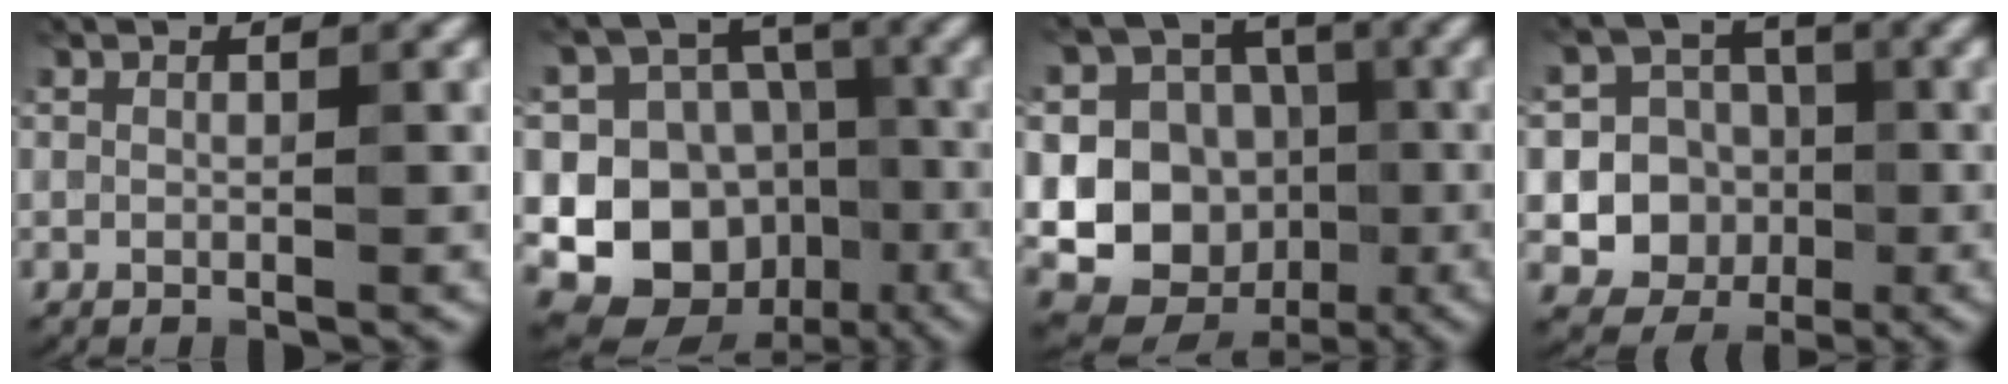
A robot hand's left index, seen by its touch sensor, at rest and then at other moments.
{"total": 11.3, "force": [-2.9, 10.1, 4.3], "torque": [-0.072, 0.006, -0.070]}
{"total": 15.8, "force": [-2.3, 14.6, 5.8], "torque": [-0.128, 0.000, -0.049]}
{"total": 10.1, "force": [-1.9, 9.5, 2.7], "torque": [-0.042, -0.001, -0.049]}